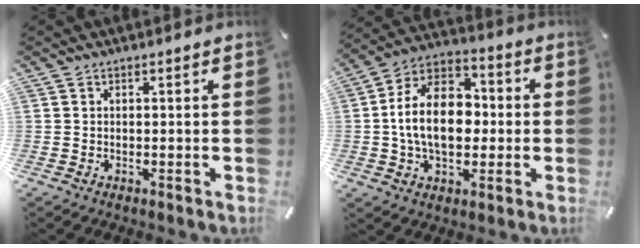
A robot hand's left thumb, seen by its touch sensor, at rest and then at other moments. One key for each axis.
{"total": 15.9, "fx": -0.9, "fy": 10.9, "fz": 11.5, "tx": -0.221, "ty": 0.013, "tz": -0.020}